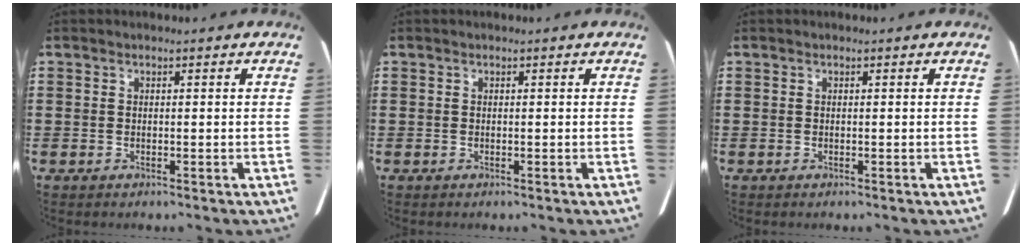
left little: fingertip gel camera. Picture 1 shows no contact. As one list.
[{"total": 0.0}, {"total": 0.0}]